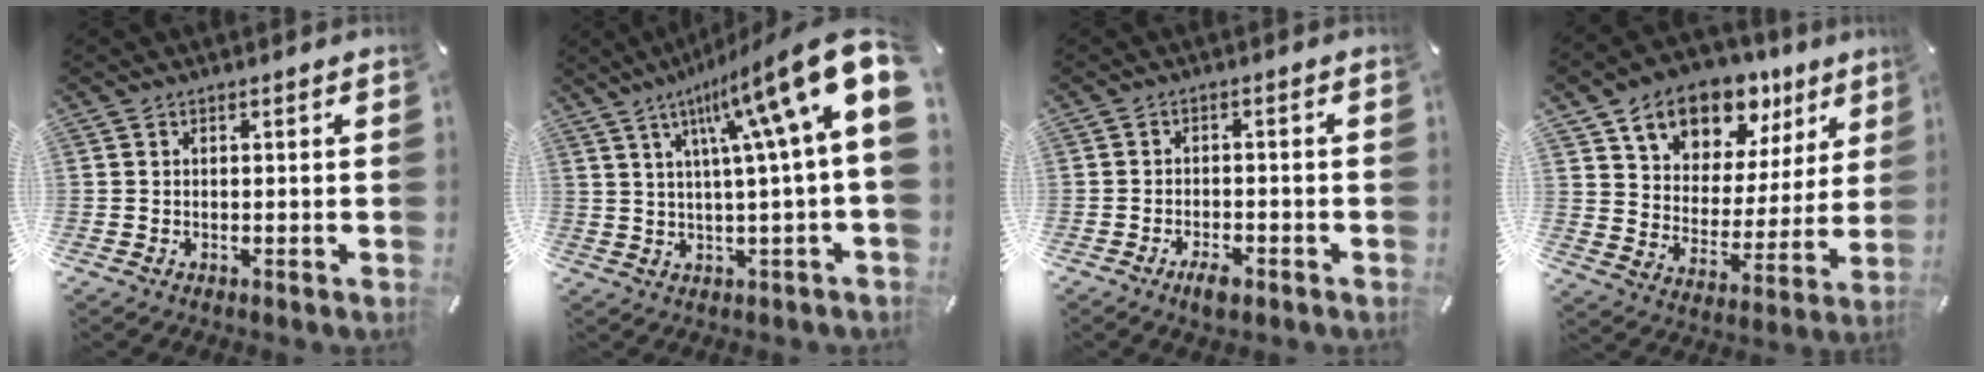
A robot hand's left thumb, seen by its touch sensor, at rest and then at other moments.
{"total": 19.3, "force": [8.5, 2.9, 17.1], "torque": [-0.270, -0.055, 0.126]}
{"total": 3.7, "force": [-2.5, 1.6, 2.3], "torque": [-0.041, 0.010, -0.045]}
{"total": 14.1, "force": [10.0, 8.8, 4.5], "torque": [-0.071, -0.070, 0.178]}